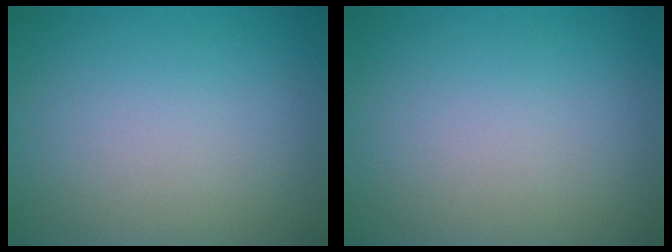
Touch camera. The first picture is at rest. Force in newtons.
{"total": 0.0}